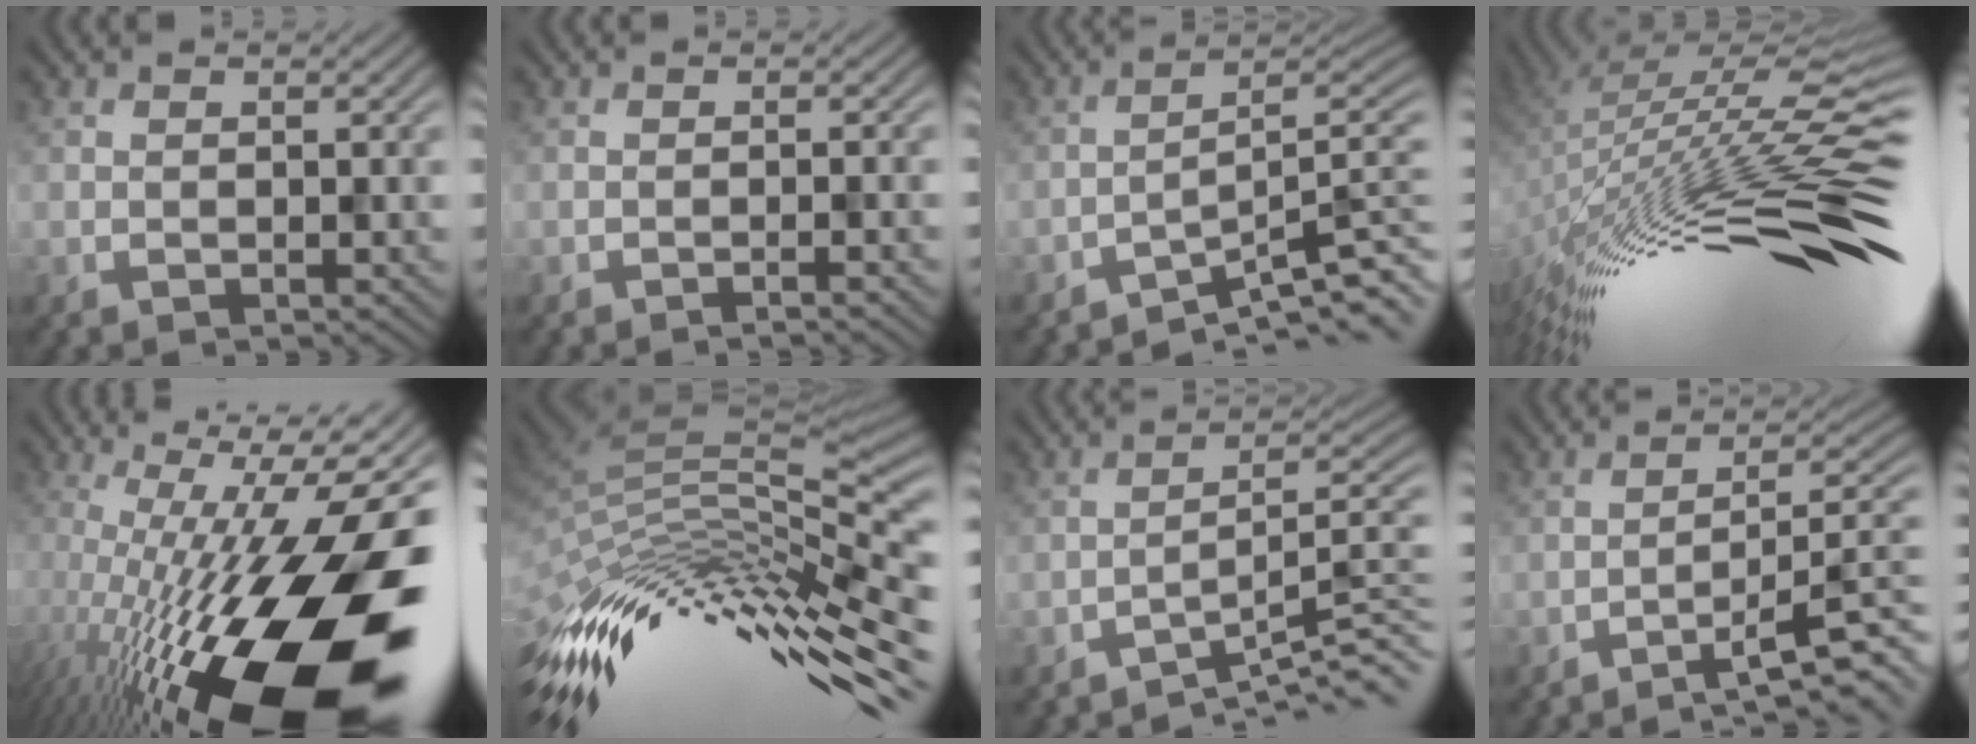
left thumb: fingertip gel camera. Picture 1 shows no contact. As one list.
[{"total": 1.8, "force": [-1.2, 0.2, 1.4], "torque": [-0.013, 0.006, -0.027]}, {"total": 8.8, "force": [-6.6, 1.2, 5.7], "torque": [-0.074, 0.001, -0.102]}, {"total": 16.5, "force": [-4.7, 3.7, 15.4], "torque": [-0.258, 0.012, -0.081]}, {"total": 21.3, "force": [-6.4, 7.2, 19.0], "torque": [-0.297, -0.028, -0.103]}, {"total": 15.0, "force": [-7.4, 5.2, 11.9], "torque": [-0.247, -0.013, -0.121]}, {"total": 8.8, "force": [-6.7, 1.2, 5.6], "torque": [-0.072, 0.007, -0.098]}, {"total": 8.3, "force": [-5.5, 1.2, 6.2], "torque": [-0.090, 0.012, -0.077]}]